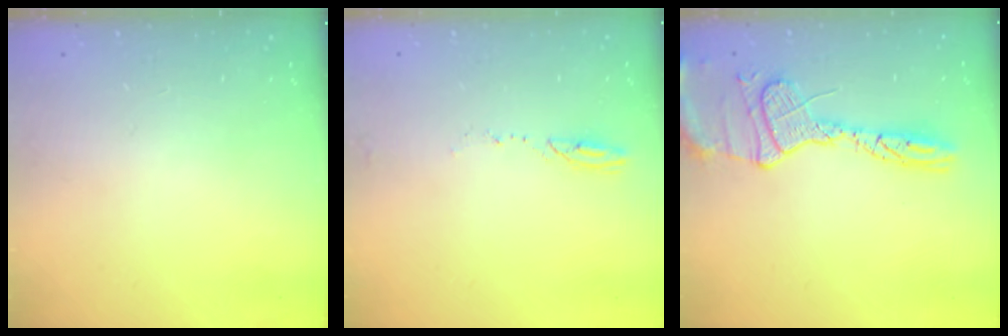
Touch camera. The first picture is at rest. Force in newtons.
{"total": 4.7, "press": 4.7, "slide": 0.5}
{"total": 15.6, "press": 15.6, "slide": 1.3}